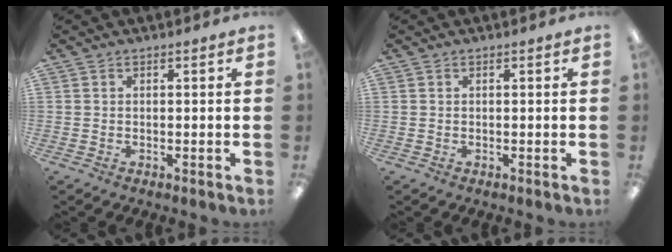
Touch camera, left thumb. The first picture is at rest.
{"total": 0.0}